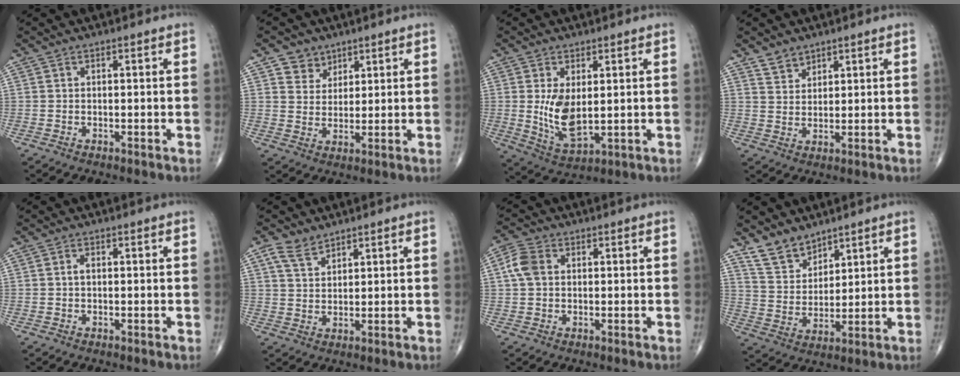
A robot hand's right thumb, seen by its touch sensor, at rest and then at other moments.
{"total": 4.7, "force": [3.0, 3.6, 0.5], "torque": [0.013, -0.021, 0.054]}
{"total": 8.5, "force": [0.9, 4.3, 7.3], "torque": [-0.130, -0.023, 0.032]}
{"total": 3.4, "force": [2.8, 1.9, 0.6], "torque": [0.007, -0.018, 0.052]}
{"total": 0.9, "force": [0.0, 0.5, 0.7], "torque": [-0.011, 0.004, -0.001]}
{"total": 4.3, "force": [3.2, 2.2, 1.8], "torque": [-0.029, -0.014, 0.067]}
{"total": 4.7, "force": [0.9, 3.4, 3.1], "torque": [-0.067, 0.012, 0.012]}
{"total": 7.7, "force": [6.2, 4.0, 2.1], "torque": [-0.020, -0.041, 0.131]}